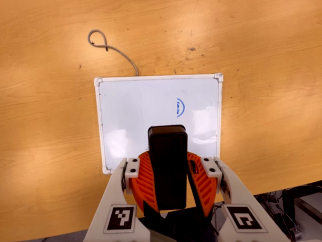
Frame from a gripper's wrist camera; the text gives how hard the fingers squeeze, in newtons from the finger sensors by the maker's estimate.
{"total": 10.1, "left": 9.9, "right": 10.3}